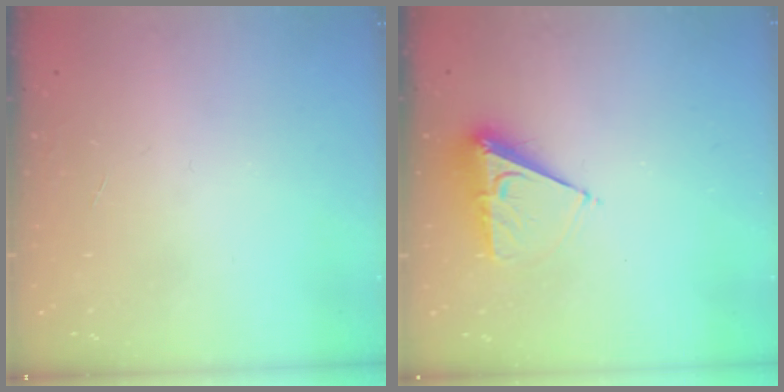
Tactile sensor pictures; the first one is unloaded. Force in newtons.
{"total": 7.7, "press": 7.7, "slide": 0.4}